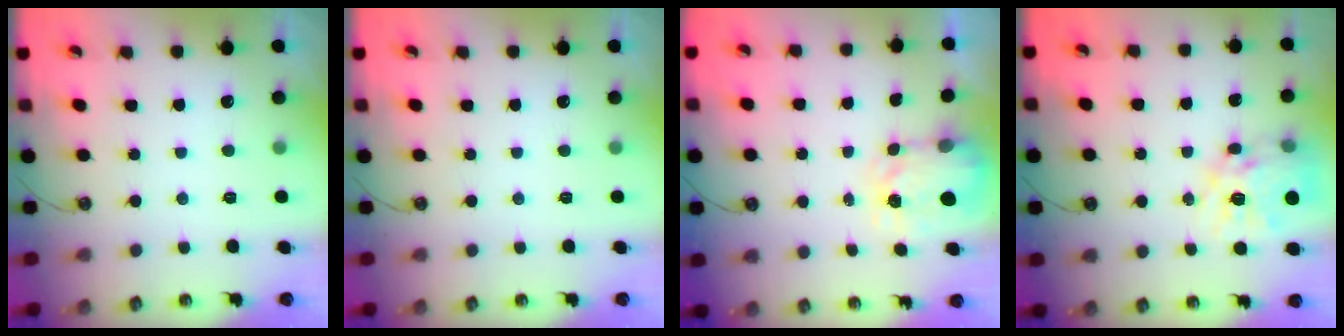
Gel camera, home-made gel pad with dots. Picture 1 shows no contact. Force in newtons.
{"total": 0.0}
{"total": 3.7, "press": 3.7, "slide": 0.5}
{"total": 15.3, "press": 15.2, "slide": 1.4}